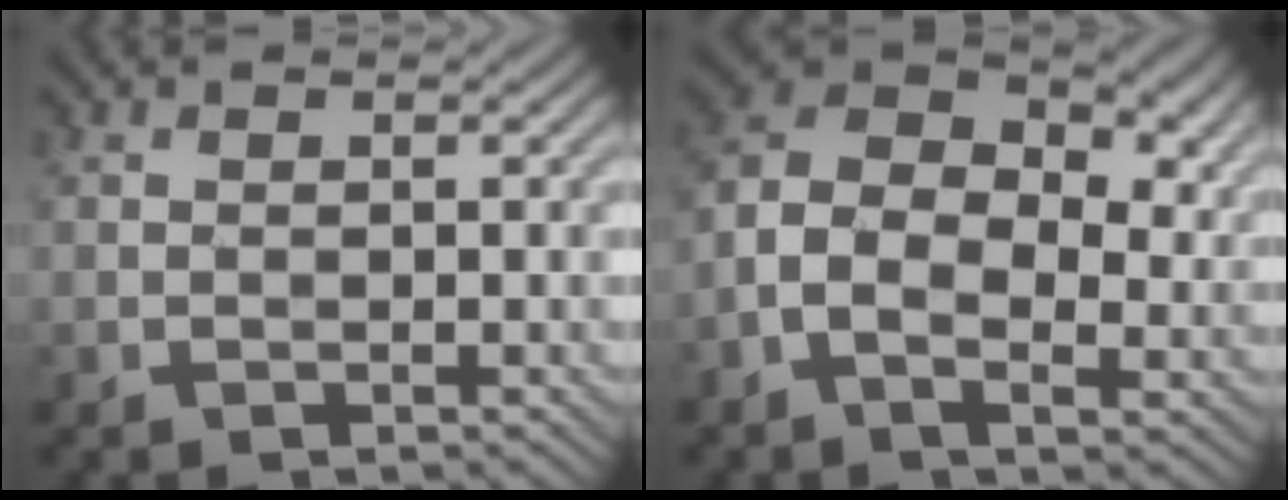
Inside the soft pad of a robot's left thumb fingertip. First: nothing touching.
{"total": 10.8, "force": [-0.5, 7.2, 8.1], "torque": [-0.170, 0.007, -0.025]}